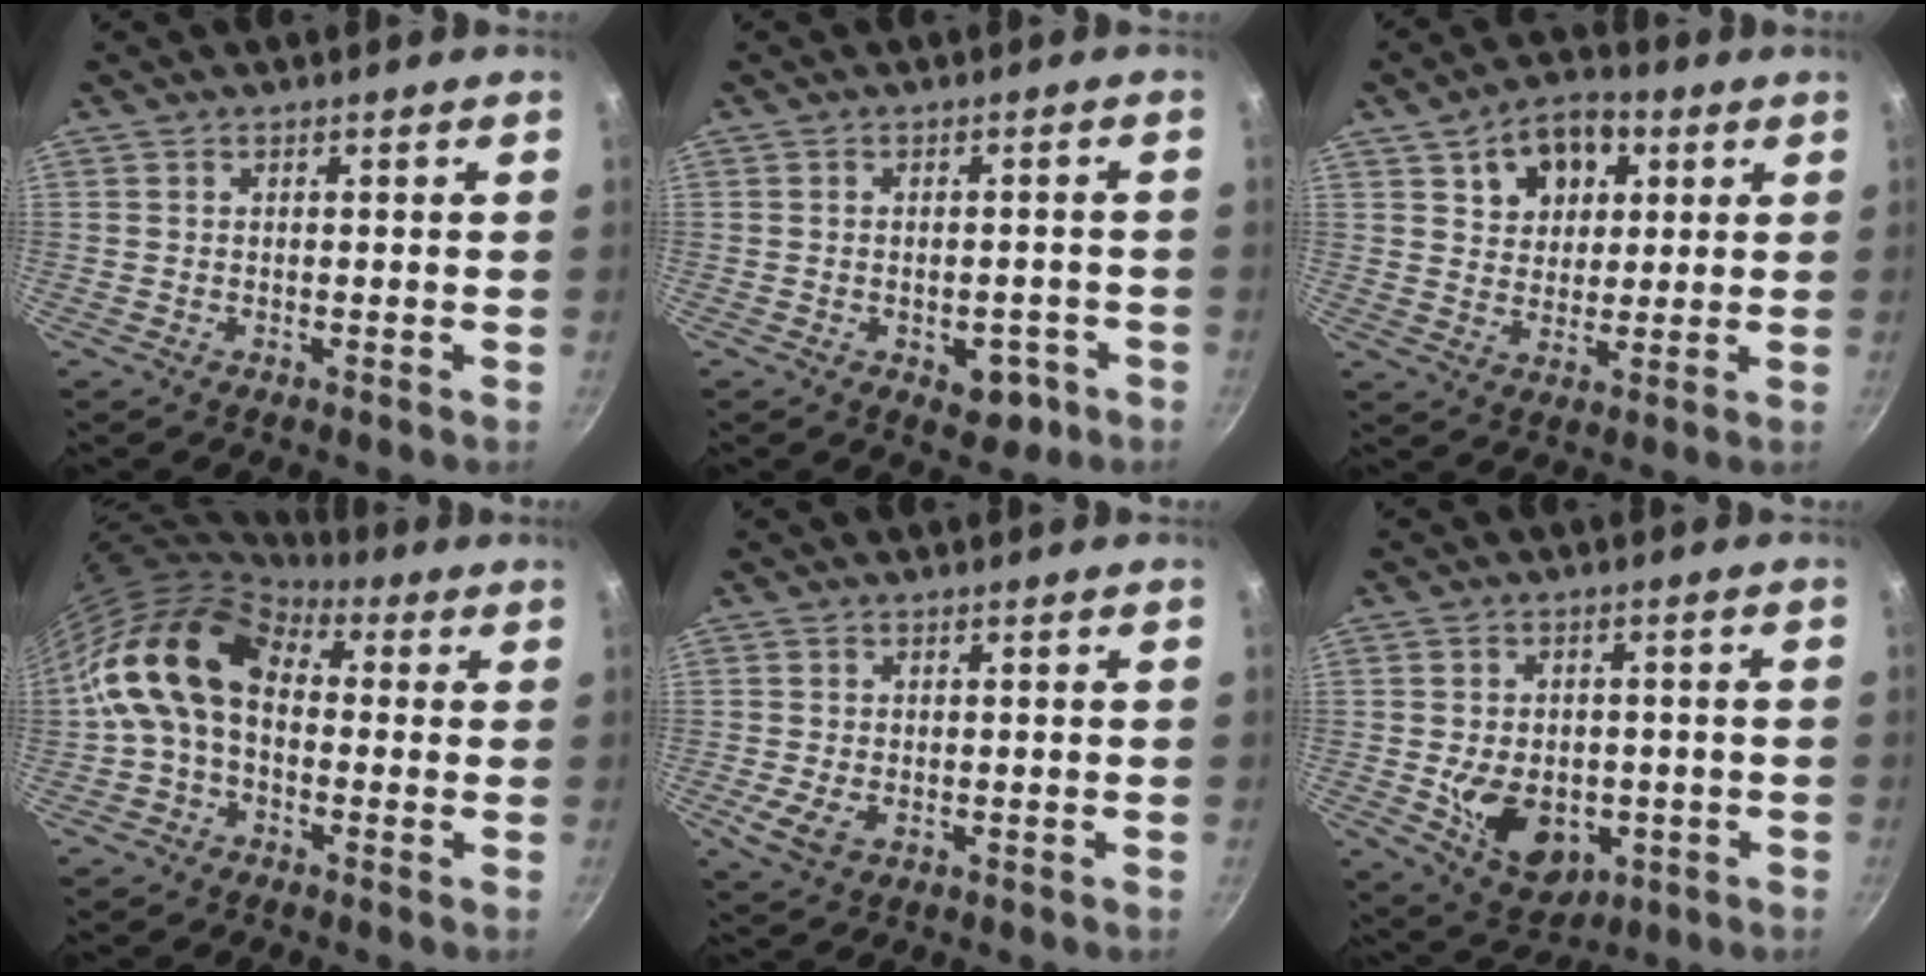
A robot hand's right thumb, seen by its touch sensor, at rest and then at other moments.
{"total": 5.8, "force": [-2.4, 3.5, 3.9], "torque": [-0.024, 0.015, -0.022]}
{"total": 10.6, "force": [4.2, 7.7, 6.0], "torque": [-0.062, -0.004, 0.063]}
{"total": 13.5, "force": [0.4, 9.3, 9.8], "torque": [-0.154, 0.032, -0.015]}
{"total": 4.2, "force": [-1.2, 2.5, 3.1], "torque": [-0.059, 0.002, -0.018]}
{"total": 12.2, "force": [-3.0, 8.6, 8.2], "torque": [-0.105, 0.001, -0.028]}